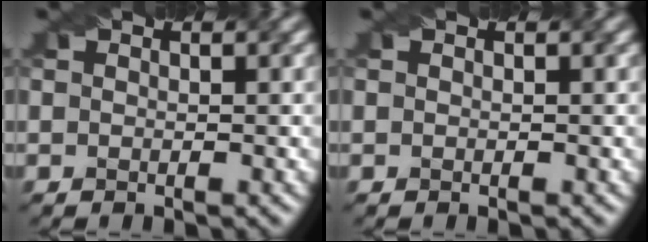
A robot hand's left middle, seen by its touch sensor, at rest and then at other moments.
{"total": 0.0}